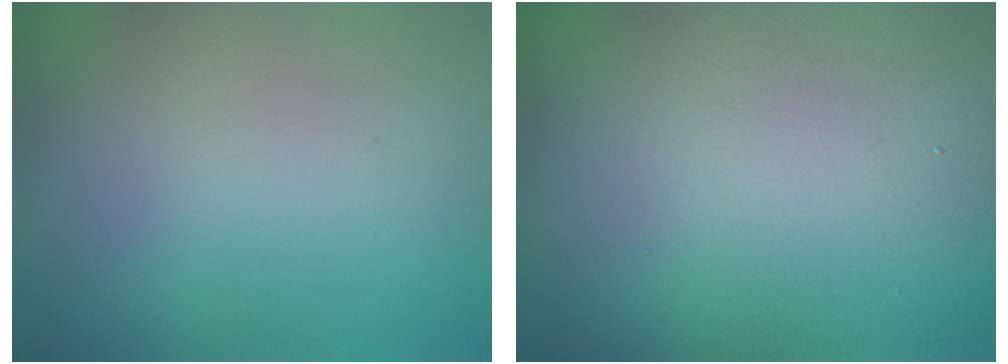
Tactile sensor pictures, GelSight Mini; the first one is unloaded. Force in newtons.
{"total": 21.4, "press": 21.4, "slide": 0.5}